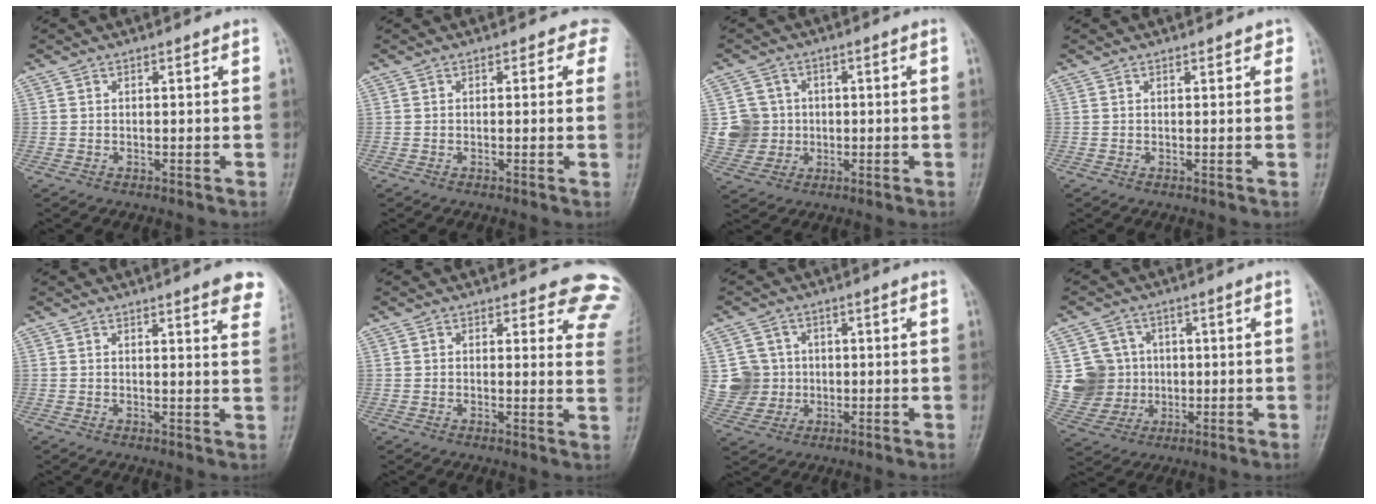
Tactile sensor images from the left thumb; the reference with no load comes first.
{"total": 3.1, "force": [1.8, 2.1, 1.4], "torque": [0.018, -0.004, 0.000]}
{"total": 7.2, "force": [0.2, 7.0, 1.8], "torque": [-0.011, 0.007, 0.004]}
{"total": 1.2, "force": [0.8, 0.5, 0.6], "torque": [-0.004, -0.003, 0.007]}
{"total": 7.4, "force": [5.2, 1.4, 5.1], "torque": [-0.039, -0.017, 0.048]}
{"total": 9.8, "force": [8.3, 4.6, 2.4], "torque": [0.034, -0.041, 0.056]}
{"total": 7.4, "force": [0.4, 7.1, 1.9], "torque": [-0.012, 0.007, 0.009]}
{"total": 10.6, "force": [0.6, 10.0, 3.4], "torque": [-0.041, 0.012, 0.021]}